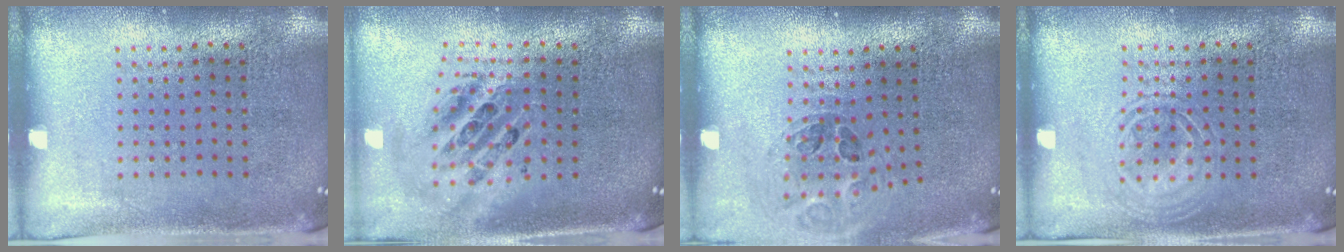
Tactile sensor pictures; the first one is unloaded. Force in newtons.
{"total": 2.2, "press": 1.7, "slide": 1.4}
{"total": 1.0, "press": 1.0, "slide": 0.3}
{"total": 2.0, "press": 1.9, "slide": 0.3}